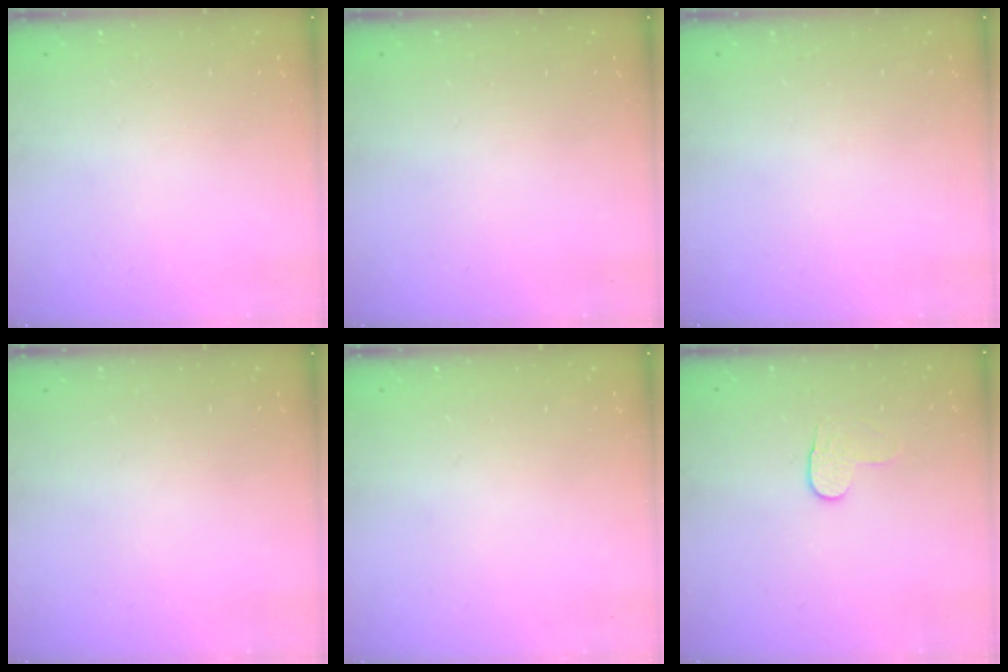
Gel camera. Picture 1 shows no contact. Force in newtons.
{"total": 0.0}
{"total": 0.0}
{"total": 0.0}
{"total": 0.0}
{"total": 4.0, "press": 4.0, "slide": 0.5}